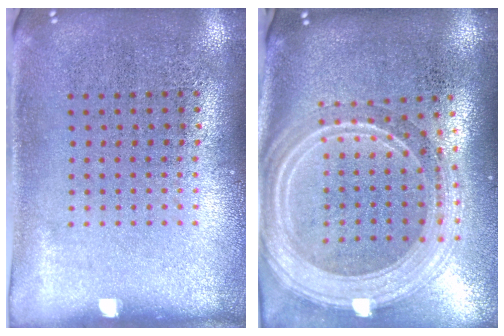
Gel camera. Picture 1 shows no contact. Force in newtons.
{"total": 2.9, "press": 2.4, "slide": 1.6}